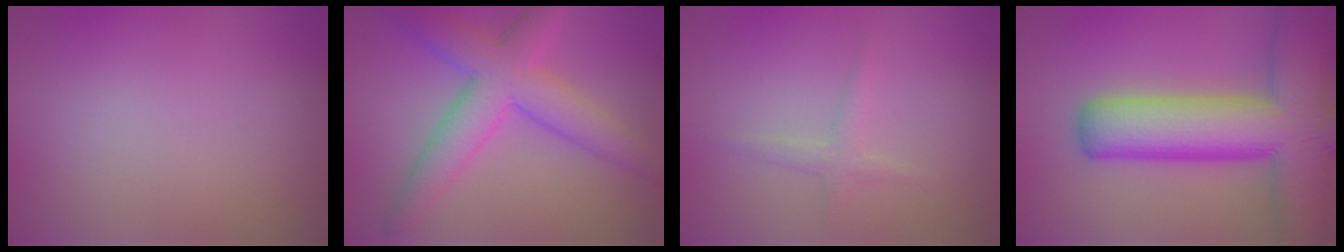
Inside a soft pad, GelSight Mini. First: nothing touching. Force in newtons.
{"total": 6.9, "press": 6.9, "slide": 0.1}
{"total": 1.3, "press": 1.3, "slide": 0.0}
{"total": 13.0, "press": 13.0, "slide": 0.7}